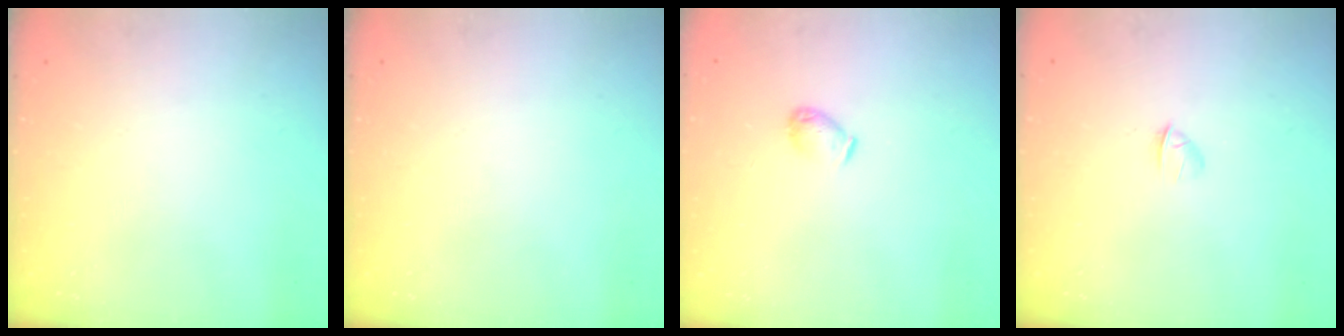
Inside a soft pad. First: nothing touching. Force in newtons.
{"total": 0.0}
{"total": 4.7, "press": 4.6, "slide": 0.9}
{"total": 1.7, "press": 1.6, "slide": 0.5}